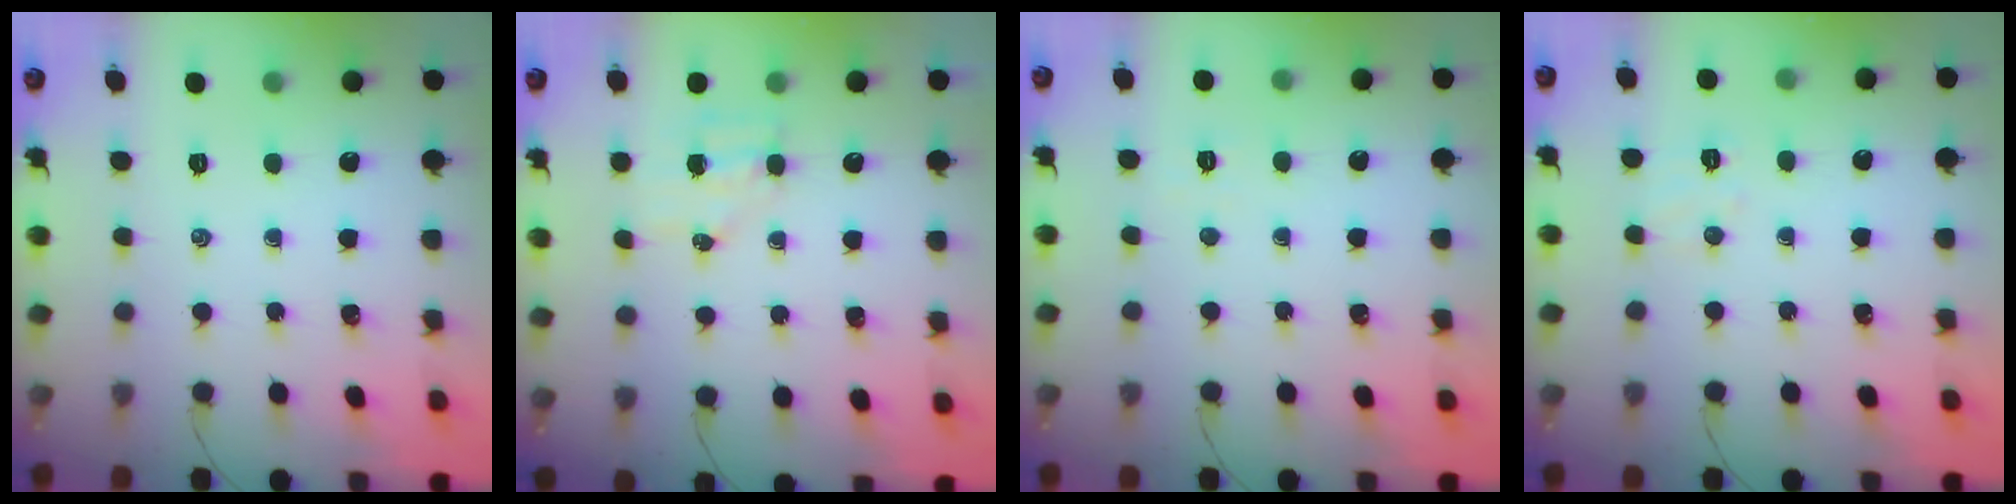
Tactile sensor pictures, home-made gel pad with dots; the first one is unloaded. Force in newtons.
{"total": 4.5, "press": 4.5, "slide": 0.9}
{"total": 2.4, "press": 2.3, "slide": 0.5}
{"total": 4.9, "press": 4.7, "slide": 1.2}